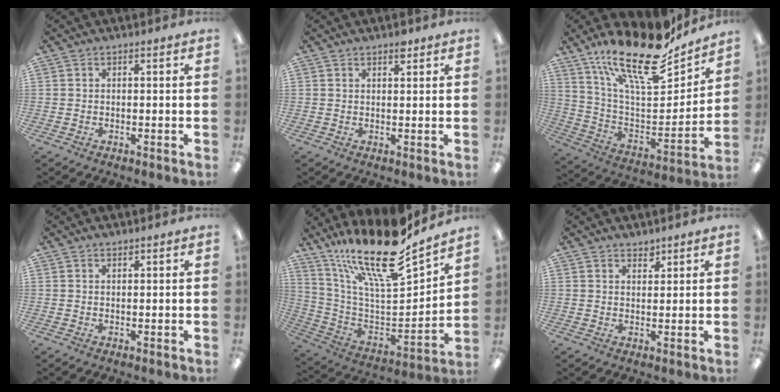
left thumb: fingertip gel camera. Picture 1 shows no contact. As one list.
[{"total": 2.0, "force": [1.6, 0.6, 1.1], "torque": [-0.008, -0.008, 0.025]}, {"total": 23.3, "force": [17.0, 7.8, 13.9], "torque": [-0.231, -0.113, 0.291]}, {"total": 0.7, "force": [0.7, 0.1, 0.2], "torque": [-0.005, -0.001, 0.012]}, {"total": 21.4, "force": [16.1, 5.1, 13.2], "torque": [-0.238, -0.122, 0.269]}, {"total": 2.2, "force": [2.0, 0.6, 0.2], "torque": [0.004, -0.013, 0.037]}]